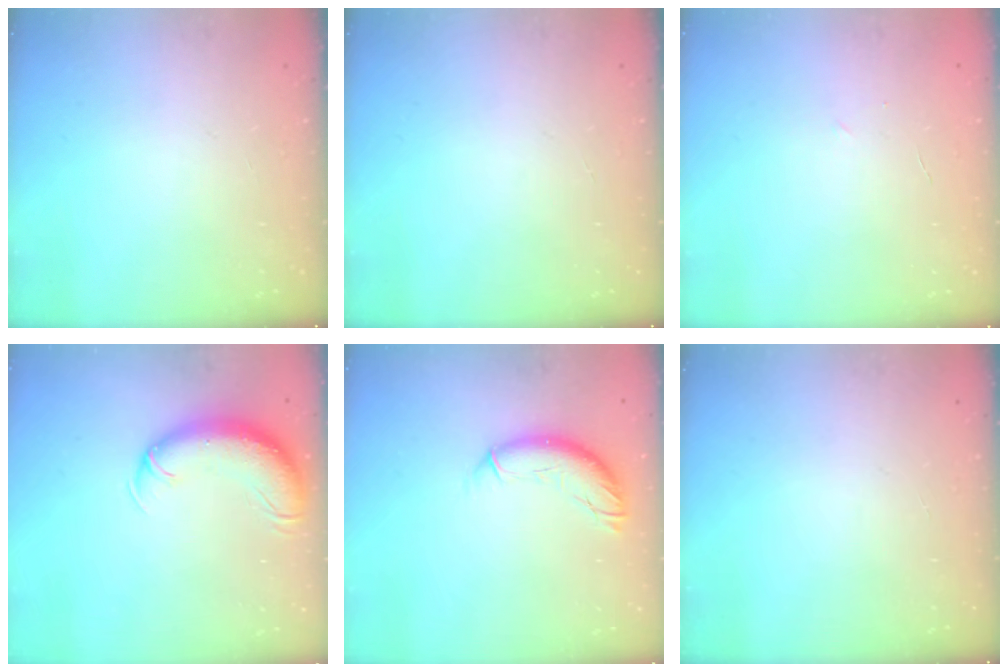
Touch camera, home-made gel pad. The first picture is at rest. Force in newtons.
{"total": 0.0}
{"total": 2.2, "press": 2.1, "slide": 0.6}
{"total": 13.3, "press": 12.9, "slide": 3.5}
{"total": 10.1, "press": 10.0, "slide": 1.3}
{"total": 0.0}